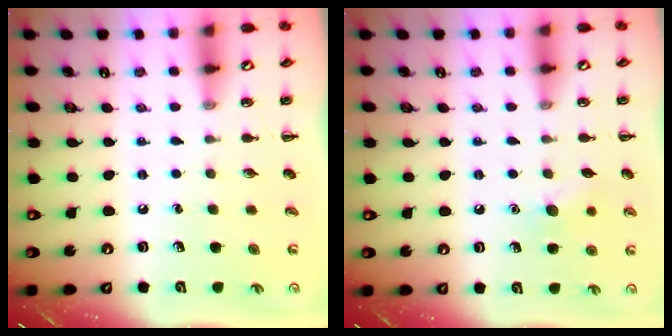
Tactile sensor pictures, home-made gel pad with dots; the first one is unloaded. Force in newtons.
{"total": 8.3, "press": 8.1, "slide": 1.8}